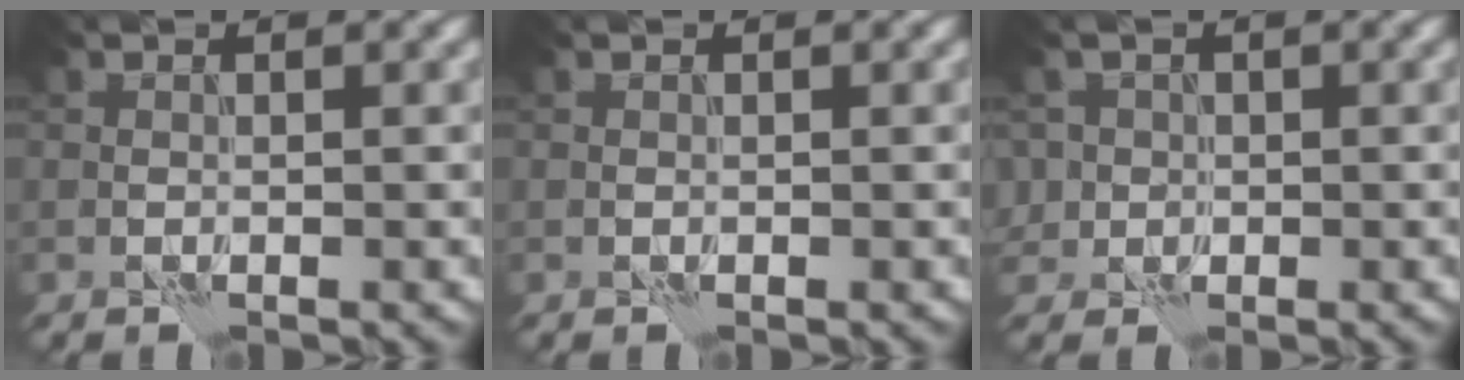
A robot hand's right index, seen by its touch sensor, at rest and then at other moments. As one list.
[{"total": 0.0}, {"total": 3.3, "force": [0.0, 3.2, 0.9], "torque": [-0.015, 0.021, -0.012]}]